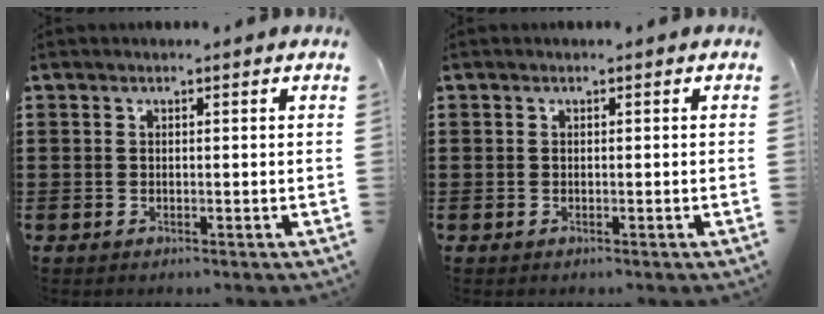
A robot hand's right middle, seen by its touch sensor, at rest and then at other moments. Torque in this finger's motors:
{"motor_torque": [0.02, 0.14, 0.00, 0.01]}